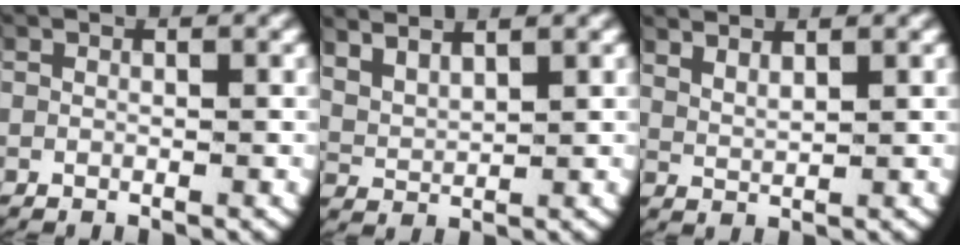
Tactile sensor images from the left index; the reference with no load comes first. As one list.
[{"total": 3.7, "force": [2.2, 2.5, 1.7], "torque": [-0.058, -0.007, 0.042]}, {"total": 2.4, "force": [2.0, 0.7, 1.0], "torque": [-0.031, -0.005, 0.042]}]